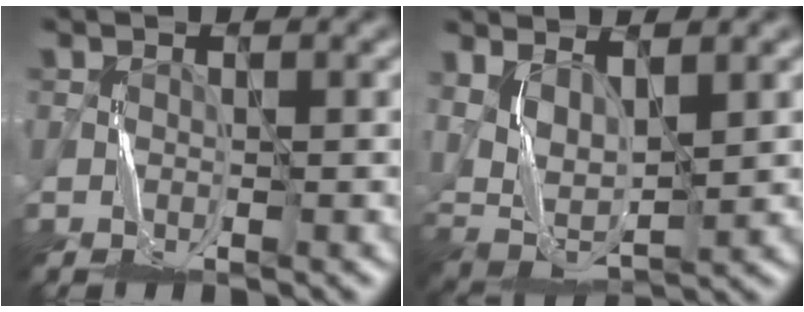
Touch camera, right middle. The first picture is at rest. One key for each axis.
{"total": 5.0, "fx": 1.7, "fy": 2.4, "fz": 4.0, "tx": -0.095, "ty": -0.006, "tz": 0.040}